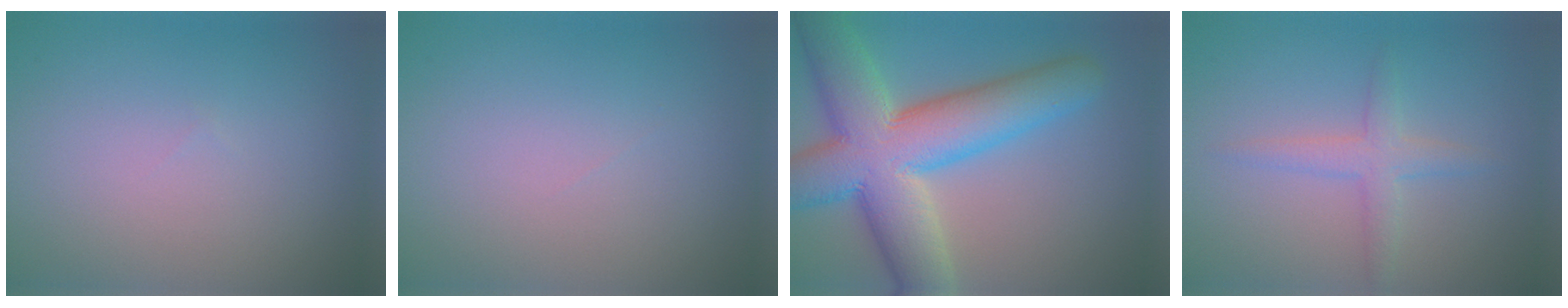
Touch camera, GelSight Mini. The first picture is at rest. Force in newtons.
{"total": 0.0}
{"total": 13.1, "press": 13.1, "slide": 0.6}
{"total": 2.4, "press": 2.4, "slide": 0.0}